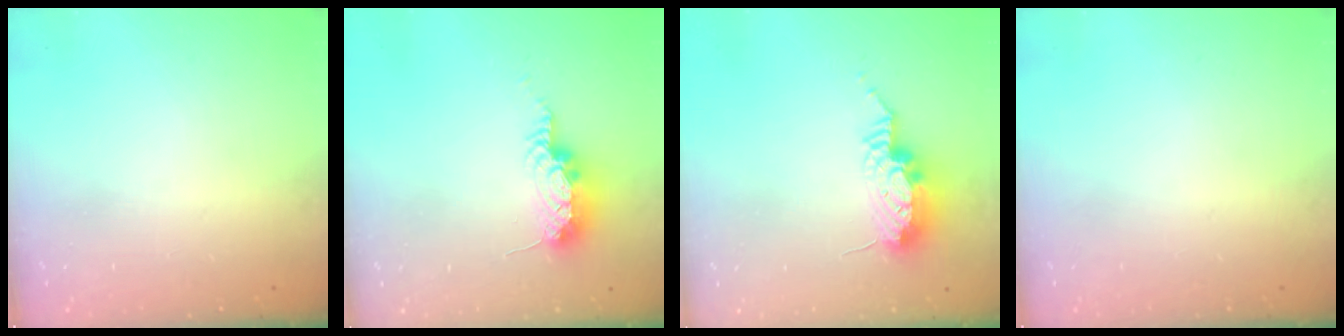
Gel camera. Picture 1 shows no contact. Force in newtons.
{"total": 12.1, "press": 9.4, "slide": 7.5}
{"total": 10.2, "press": 10.0, "slide": 2.0}
{"total": 0.0}